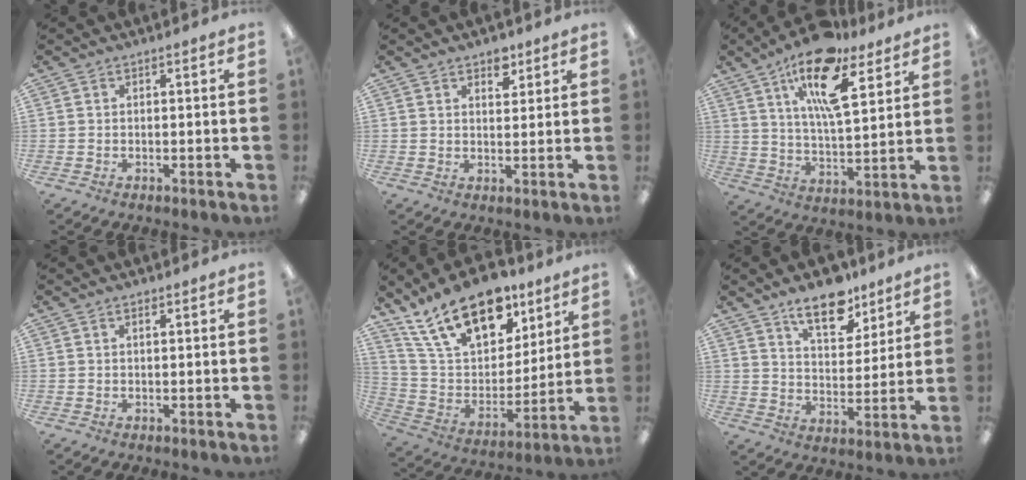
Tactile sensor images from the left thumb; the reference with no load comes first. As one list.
[{"total": 4.4, "force": [3.2, 2.4, 1.8], "torque": [0.000, -0.020, 0.051]}, {"total": 17.7, "force": [10.8, 6.6, 12.3], "torque": [-0.208, -0.046, 0.181]}, {"total": 0.8, "force": [0.6, 0.3, 0.4], "torque": [-0.003, -0.002, 0.010]}, {"total": 22.7, "force": [14.7, 11.7, 12.8], "torque": [-0.232, -0.072, 0.263]}, {"total": 13.2, "force": [9.8, 6.0, 6.4], "torque": [-0.088, -0.055, 0.174]}]